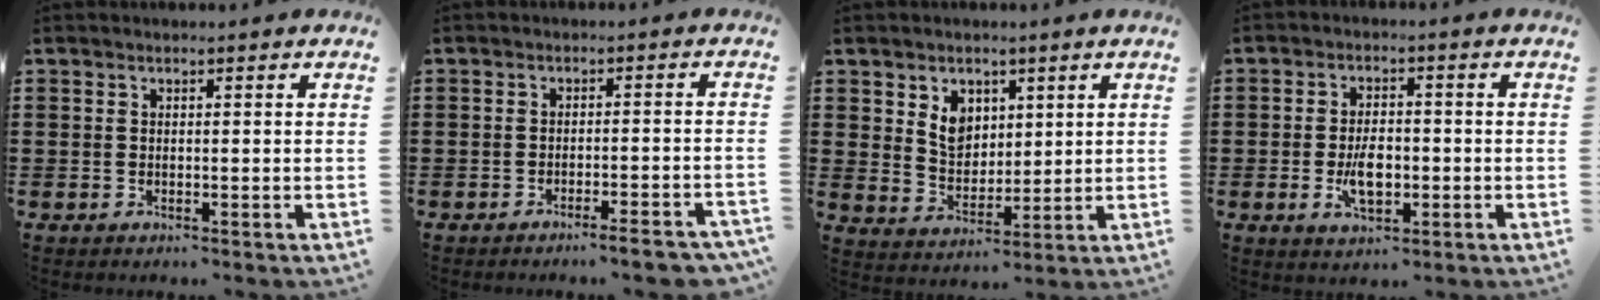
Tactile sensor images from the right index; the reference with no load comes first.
{"total": 3.9, "force": [-3.2, 0.0, 2.2], "torque": [-0.035, -0.009, -0.057]}
{"total": 5.6, "force": [2.4, 4.5, 2.5], "torque": [-0.060, 0.011, 0.042]}
{"total": 5.5, "force": [-1.2, 2.9, 4.5], "torque": [-0.085, -0.003, -0.024]}